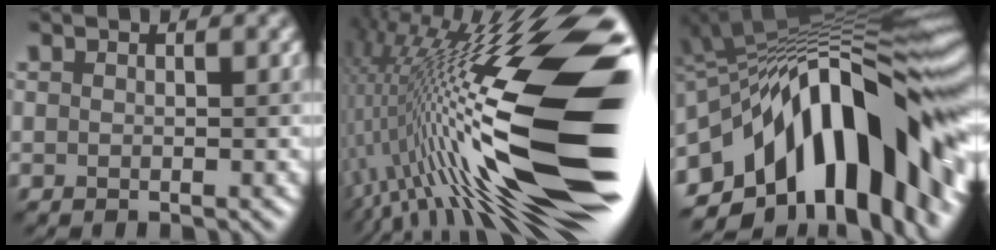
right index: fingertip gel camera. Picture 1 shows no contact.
{"total": 21.0, "force": [-0.1, 6.1, 20.1], "torque": [-0.338, 0.006, -0.016]}
{"total": 17.4, "force": [-3.8, 8.2, 14.8], "torque": [-0.197, 0.027, -0.076]}